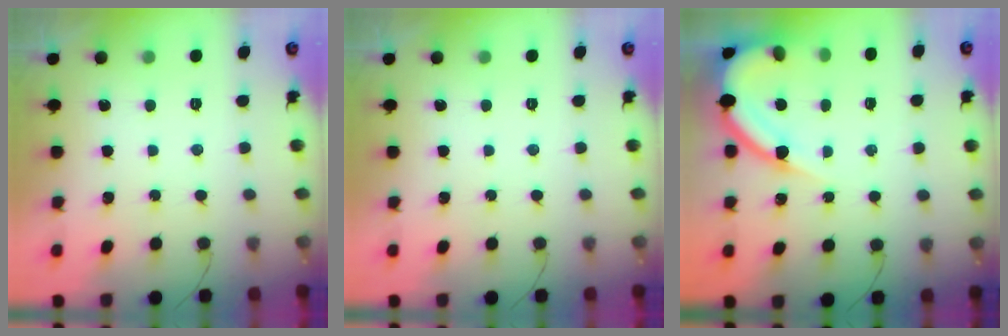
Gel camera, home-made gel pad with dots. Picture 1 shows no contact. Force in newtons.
{"total": 0.0}
{"total": 10.3, "press": 10.2, "slide": 0.9}